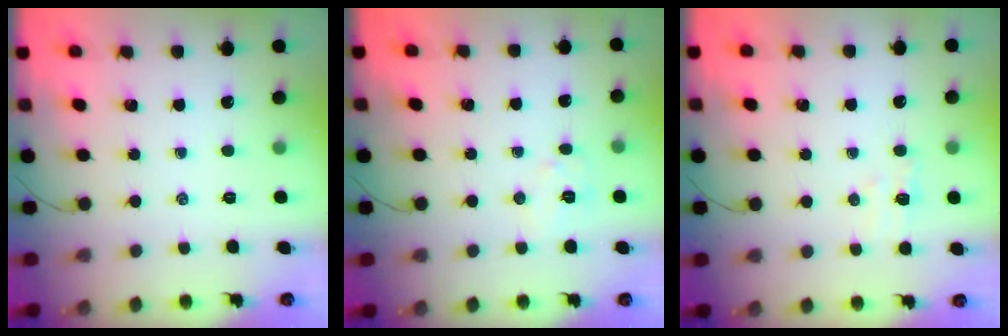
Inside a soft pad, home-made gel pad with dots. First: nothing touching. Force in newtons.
{"total": 5.2, "press": 5.1, "slide": 0.9}
{"total": 4.8, "press": 4.7, "slide": 1.1}